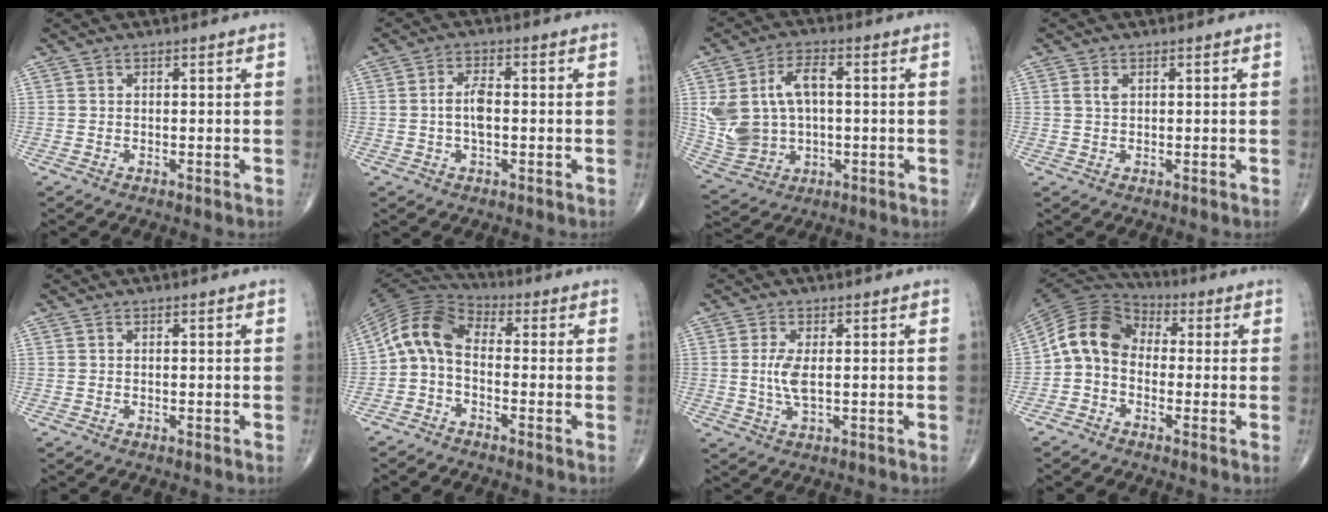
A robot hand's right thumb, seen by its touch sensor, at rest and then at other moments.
{"total": 4.2, "force": [-0.3, 1.8, 3.8], "torque": [-0.078, 0.008, -0.008]}
{"total": 12.8, "force": [1.6, 8.0, 9.9], "torque": [-0.188, 0.011, 0.040]}
{"total": 1.5, "force": [0.6, 0.8, 1.2], "torque": [-0.026, 0.006, 0.015]}
{"total": 0.0}
{"total": 9.4, "force": [-1.1, 5.8, 7.3], "torque": [-0.133, 0.040, -0.042]}
{"total": 4.2, "force": [0.3, 1.5, 4.0], "torque": [-0.092, -0.008, 0.008]}
{"total": 10.3, "force": [-1.0, 8.0, 6.4], "torque": [-0.110, 0.042, -0.039]}